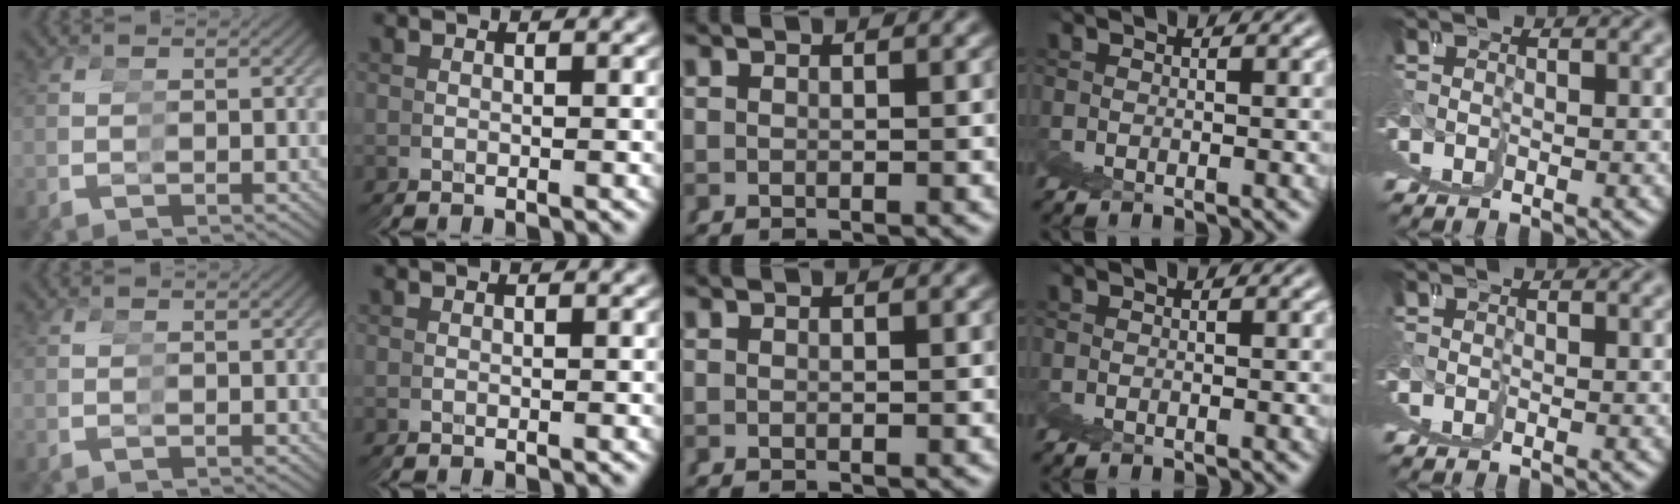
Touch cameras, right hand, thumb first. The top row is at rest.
{}